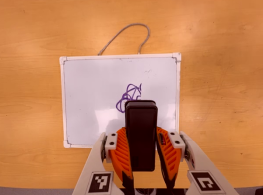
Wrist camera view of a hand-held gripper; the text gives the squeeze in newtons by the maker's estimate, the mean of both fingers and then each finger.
{"total": 8.4, "left": 6.1, "right": 10.7}